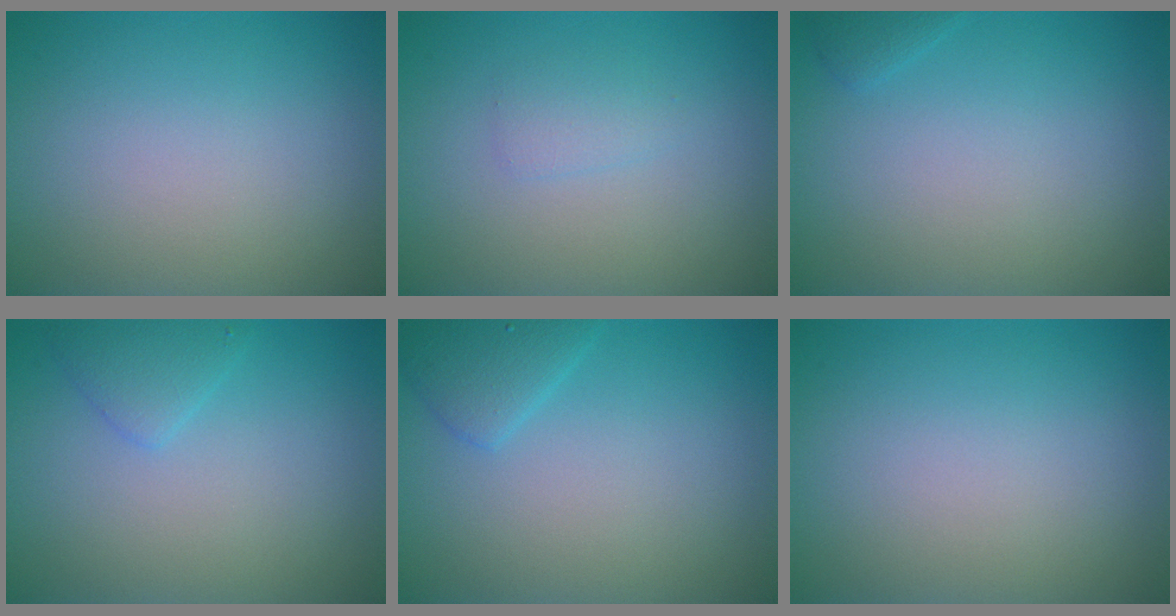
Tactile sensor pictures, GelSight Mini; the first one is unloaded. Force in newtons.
{"total": 1.1, "press": 1.1, "slide": 0.0}
{"total": 0.7, "press": 0.7, "slide": 0.1}
{"total": 1.7, "press": 1.7, "slide": 0.1}
{"total": 2.1, "press": 2.1, "slide": 0.2}
{"total": 0.0}